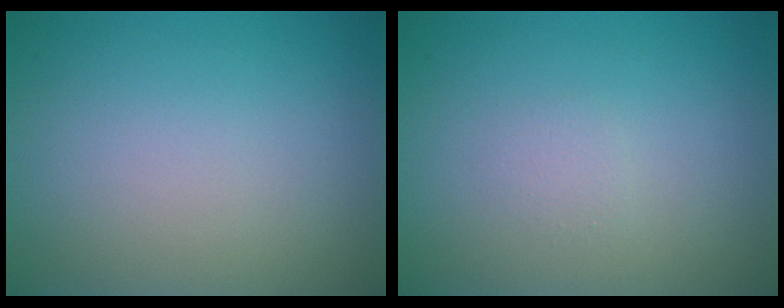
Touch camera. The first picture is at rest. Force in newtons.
{"total": 0.7, "press": 0.7, "slide": 0.0}